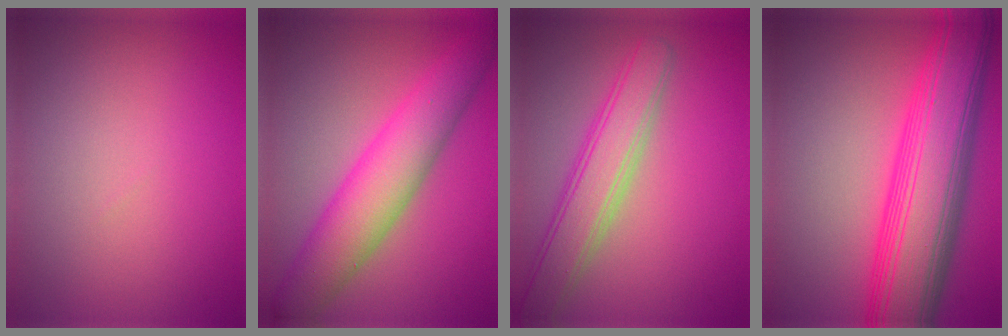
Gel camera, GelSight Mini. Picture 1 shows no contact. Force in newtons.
{"total": 7.4, "press": 7.4, "slide": 0.4}
{"total": 5.1, "press": 5.1, "slide": 0.6}
{"total": 11.4, "press": 11.4, "slide": 0.2}